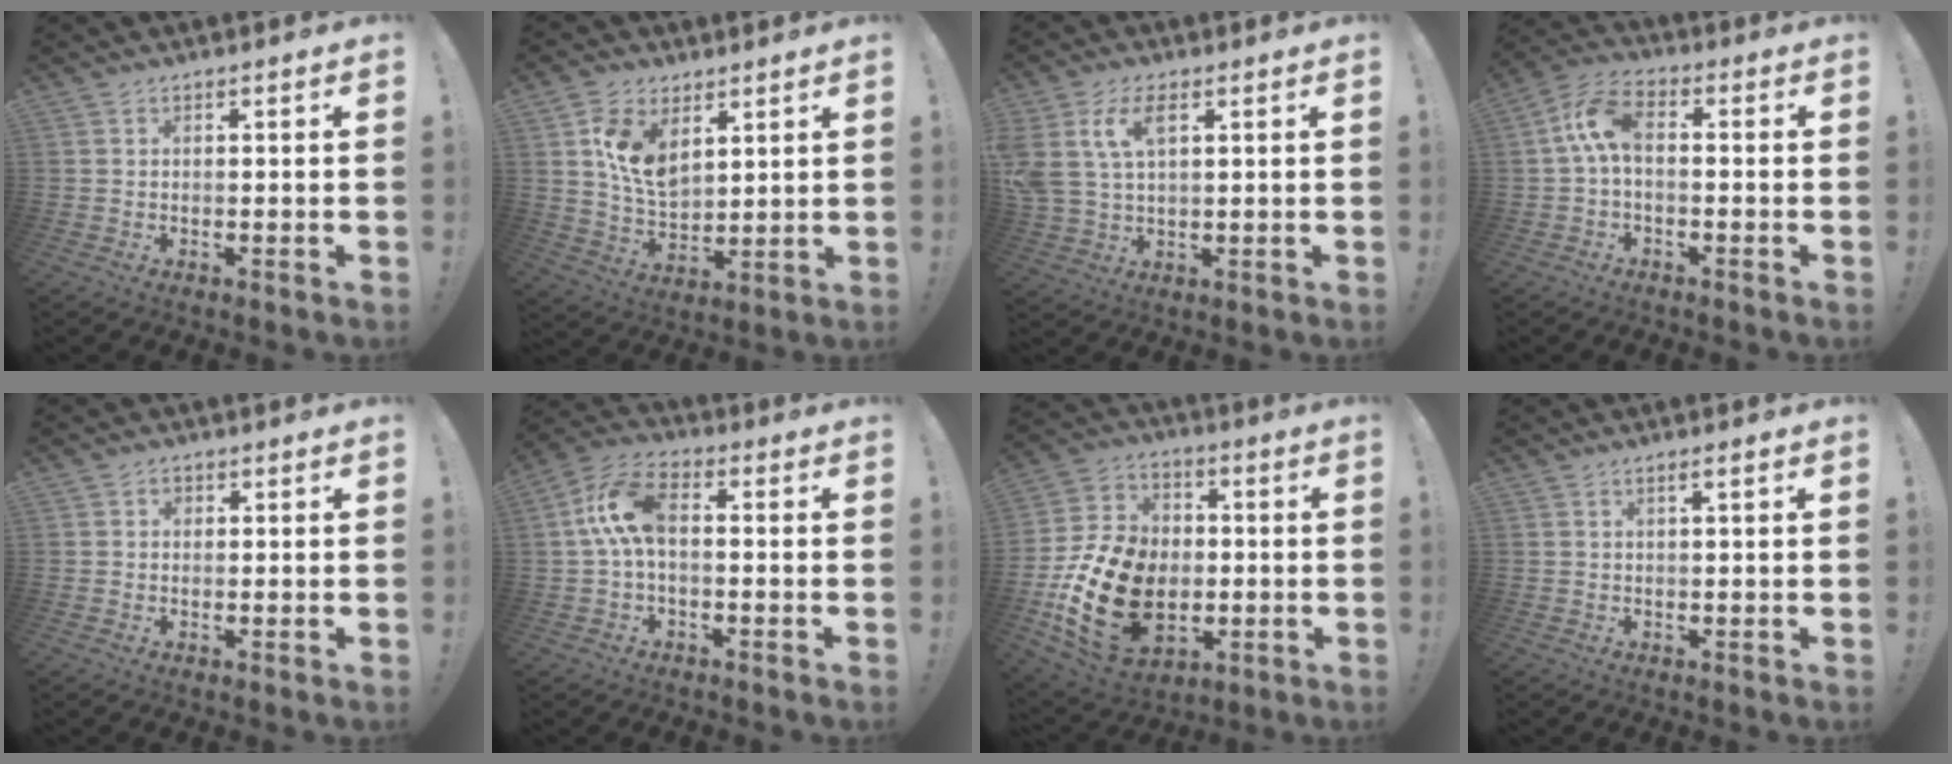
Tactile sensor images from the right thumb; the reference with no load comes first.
{"total": 12.3, "force": [4.6, 9.0, 7.0], "torque": [-0.118, -0.010, 0.091]}
{"total": 9.6, "force": [3.9, 5.4, 7.0], "torque": [-0.156, 0.000, 0.072]}
{"total": 9.0, "force": [0.3, 4.7, 7.7], "torque": [-0.155, 0.011, 0.009]}
{"total": 1.4, "force": [0.1, 1.2, 0.8], "torque": [-0.016, 0.005, 0.000]}
{"total": 10.6, "force": [0.5, 5.7, 9.0], "torque": [-0.182, 0.009, 0.012]}
{"total": 22.6, "force": [-4.9, 16.5, 14.6], "torque": [-0.281, 0.032, -0.065]}
{"total": 1.9, "force": [0.6, 0.0, 1.8], "torque": [-0.031, 0.000, 0.007]}